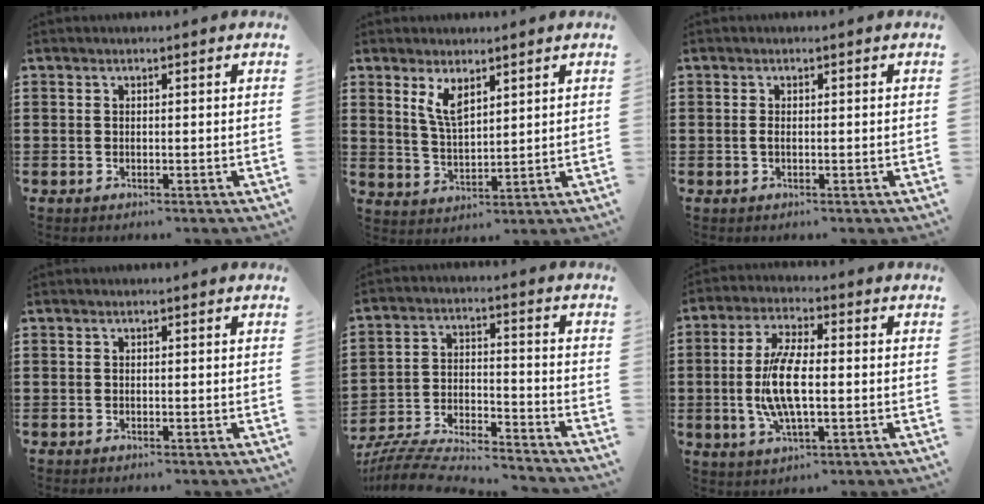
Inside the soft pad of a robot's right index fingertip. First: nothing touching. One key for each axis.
{"total": 4.9, "fx": 2.9, "fy": 1.9, "fz": 3.4, "tx": -0.075, "ty": -0.001, "tz": 0.053}
{"total": 0.8, "fx": -0.1, "fy": 0.2, "fz": 0.8, "tx": -0.016, "ty": -0.002, "tz": -0.002}
{"total": 0.0}
{"total": 6.7, "fx": -6.5, "fy": 0.5, "fz": 1.6, "tx": -0.040, "ty": -0.004, "tz": -0.133}
{"total": 9.3, "fx": -0.9, "fy": 3.3, "fz": 8.6, "tx": -0.192, "ty": -0.008, "tz": -0.024}